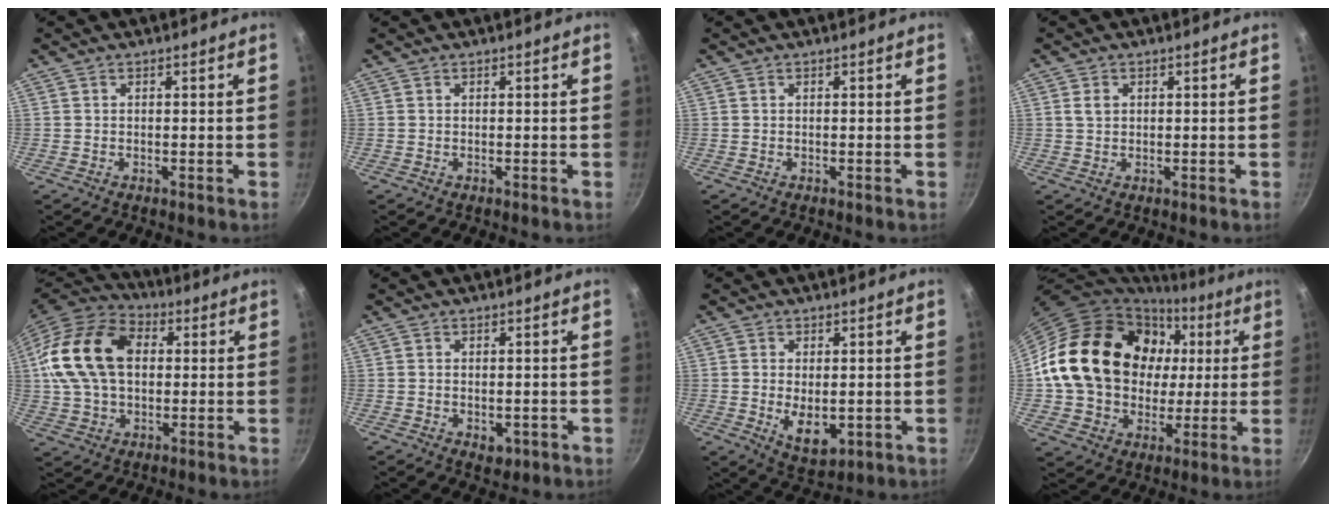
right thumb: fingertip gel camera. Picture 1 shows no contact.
{"total": 0.0}
{"total": 0.0}
{"total": 2.0, "force": [0.5, 1.5, 1.2], "torque": [-0.016, 0.002, 0.011]}
{"total": 19.3, "force": [2.9, 13.9, 13.0], "torque": [-0.226, 0.023, 0.044]}
{"total": 2.6, "force": [-0.9, 1.7, 1.8], "torque": [-0.024, -0.007, -0.011]}
{"total": 6.9, "force": [-0.8, 3.9, 5.6], "torque": [-0.086, -0.015, 0.001]}
{"total": 23.3, "force": [3.6, 18.9, 13.1], "torque": [-0.206, 0.025, 0.075]}